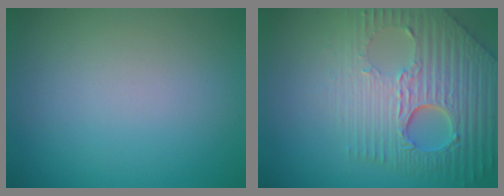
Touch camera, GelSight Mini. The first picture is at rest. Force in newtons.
{"total": 9.0, "press": 6.2, "slide": 6.6}